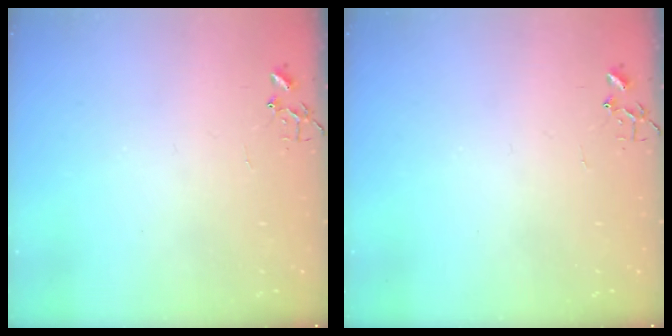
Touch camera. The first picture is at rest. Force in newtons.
{"total": 0.0}